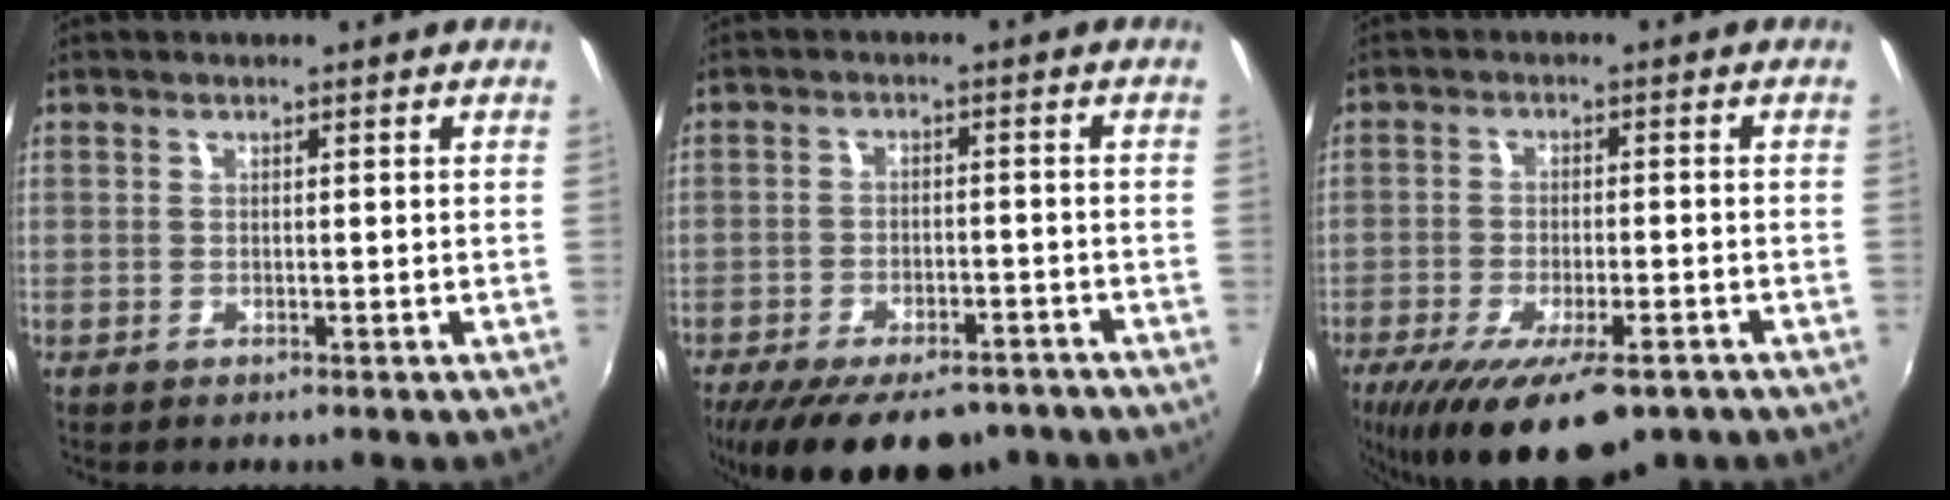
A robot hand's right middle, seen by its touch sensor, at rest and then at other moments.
{"total": 17.6, "force": [-13.2, 7.1, 9.2], "torque": [-0.186, -0.032, -0.191]}
{"total": 16.6, "force": [-11.0, 5.7, 11.1], "torque": [-0.217, -0.049, -0.168]}